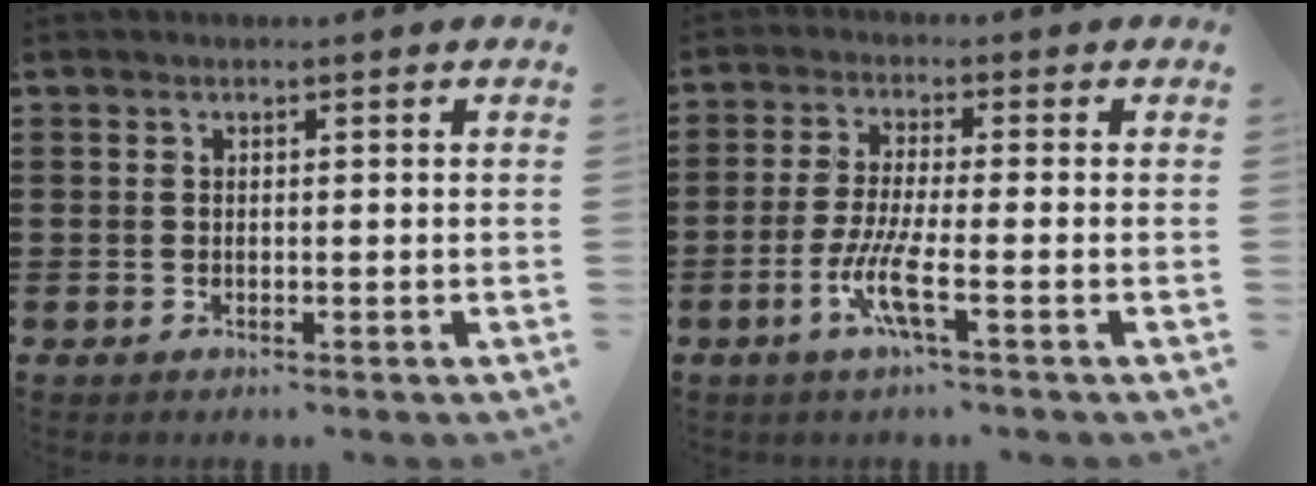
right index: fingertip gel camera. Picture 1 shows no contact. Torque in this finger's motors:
{"motor_torque": [2.03, 0.10, 0.52, 0.08]}